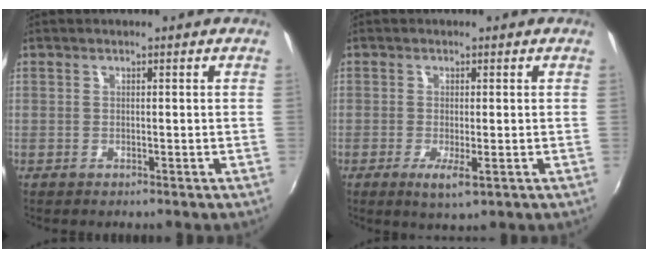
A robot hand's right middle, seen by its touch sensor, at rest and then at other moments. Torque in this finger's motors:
{"motor_torque": [-0.44, -0.88, 0.04, 0.01]}